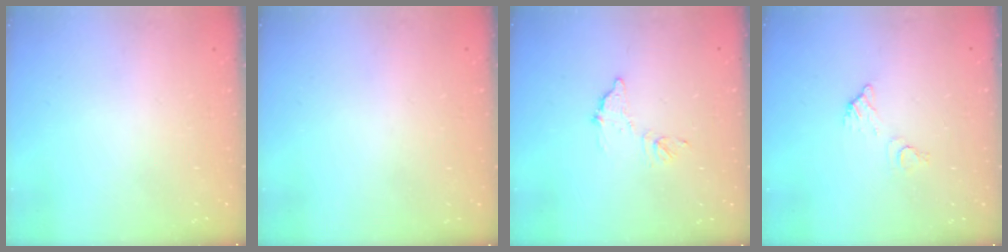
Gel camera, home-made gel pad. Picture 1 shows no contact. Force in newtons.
{"total": 3.0, "press": 3.0, "slide": 0.1}
{"total": 8.4, "press": 8.4, "slide": 0.4}
{"total": 5.6, "press": 5.6, "slide": 0.2}